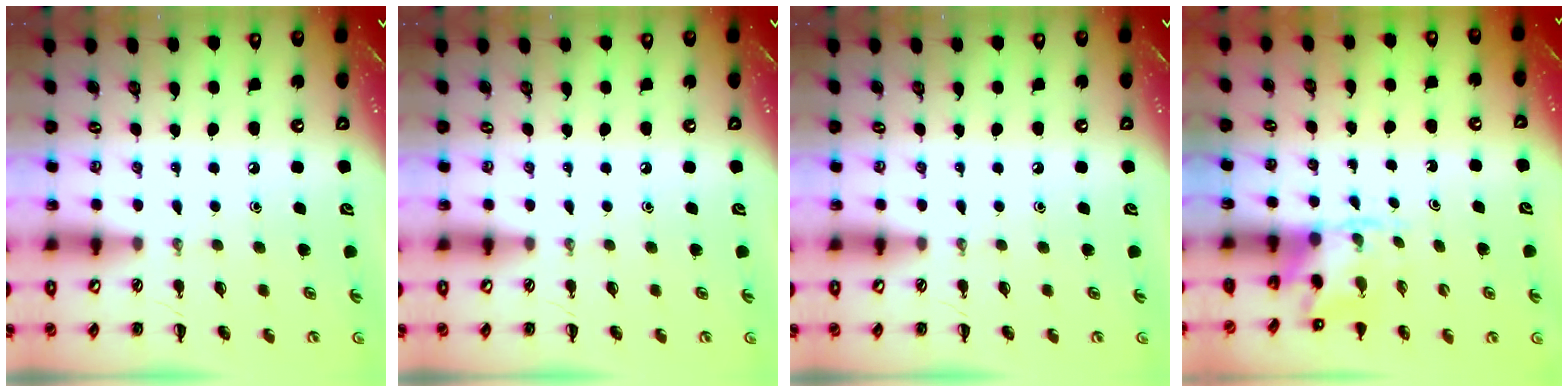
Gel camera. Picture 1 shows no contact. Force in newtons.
{"total": 0.0}
{"total": 0.0}
{"total": 3.2, "press": 3.1, "slide": 0.6}